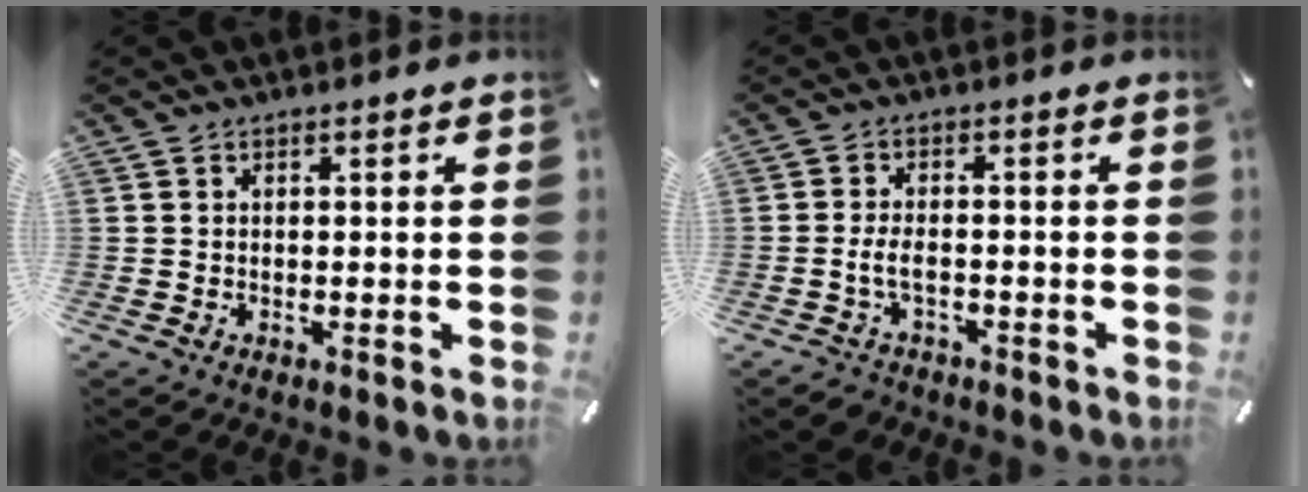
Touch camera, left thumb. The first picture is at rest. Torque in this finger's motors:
{"motor_torque": [-0.03, 0.00, 0.03, 0.03, 0.00]}